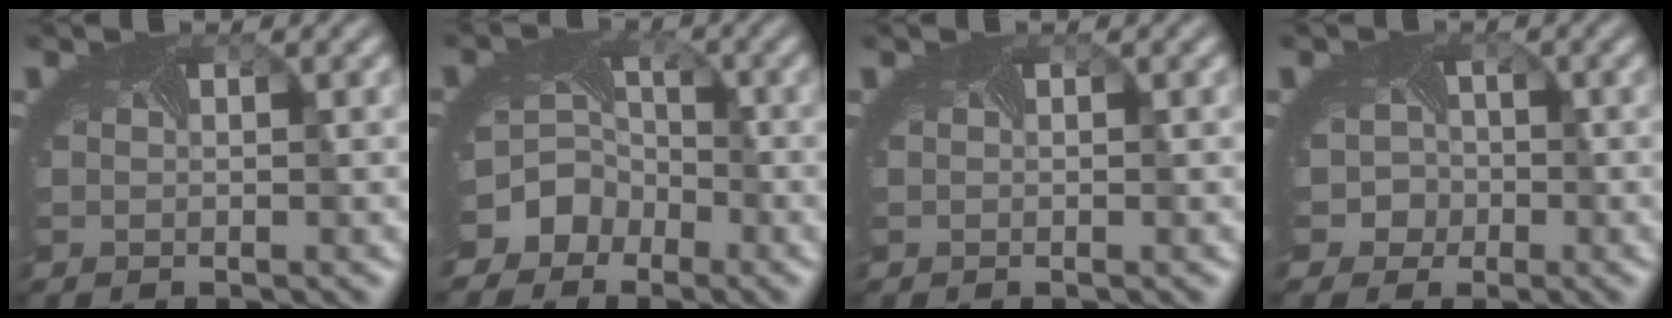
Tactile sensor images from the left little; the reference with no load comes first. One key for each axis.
{"total": 7.3, "fx": -3.9, "fy": 6.0, "fz": 1.5, "tx": -0.024, "ty": -0.013, "tz": -0.069}
{"total": 0.0}
{"total": 4.7, "fx": -1.4, "fy": 4.3, "fz": 1.3, "tx": -0.001, "ty": 0.006, "tz": -0.035}